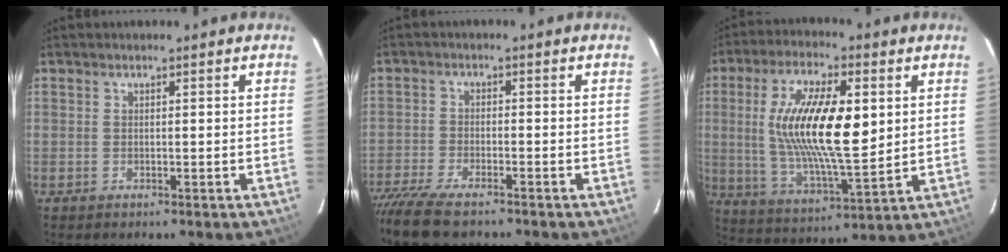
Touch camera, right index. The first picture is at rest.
{"total": 10.6, "force": [-8.9, 2.3, 5.3], "torque": [-0.132, -0.043, -0.162]}
{"total": 17.9, "force": [3.3, 6.1, 16.5], "torque": [-0.310, 0.001, 0.066]}